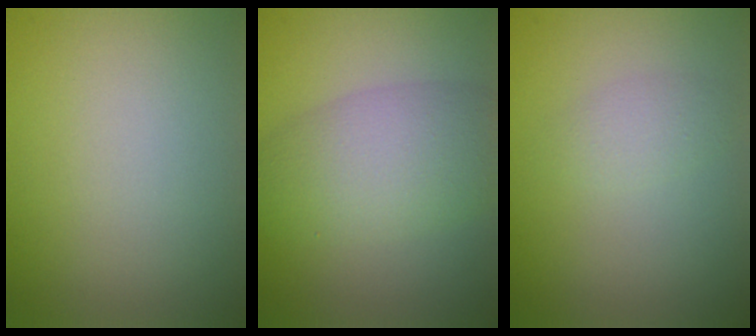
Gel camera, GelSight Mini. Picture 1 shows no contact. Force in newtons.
{"total": 5.6, "press": 5.6, "slide": 0.2}
{"total": 1.4, "press": 1.4, "slide": 0.1}